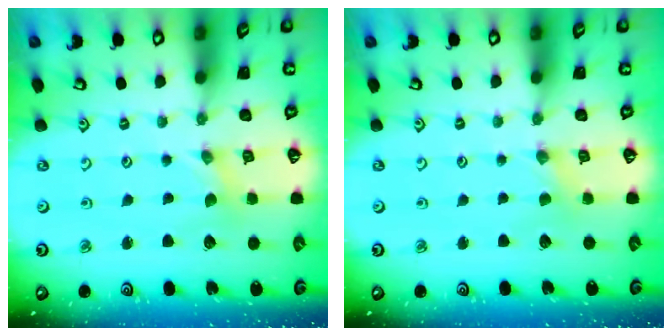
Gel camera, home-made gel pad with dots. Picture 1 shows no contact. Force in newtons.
{"total": 0.7, "press": 0.7, "slide": 0.2}